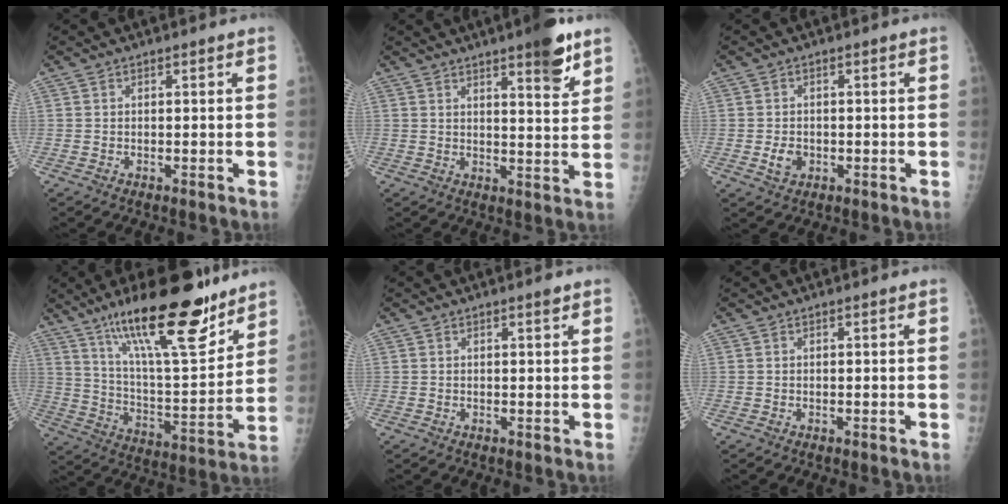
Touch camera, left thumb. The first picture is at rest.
{"total": 8.4, "force": [5.3, 1.7, 6.2], "torque": [-0.074, -0.031, 0.071]}
{"total": 3.1, "force": [-0.7, 2.4, 1.8], "torque": [-0.025, 0.001, -0.008]}
{"total": 24.3, "force": [16.5, 6.4, 16.6], "torque": [-0.246, -0.076, 0.277]}
{"total": 0.8, "force": [0.6, 0.1, 0.6], "torque": [-0.008, -0.003, 0.009]}
{"total": 0.0}